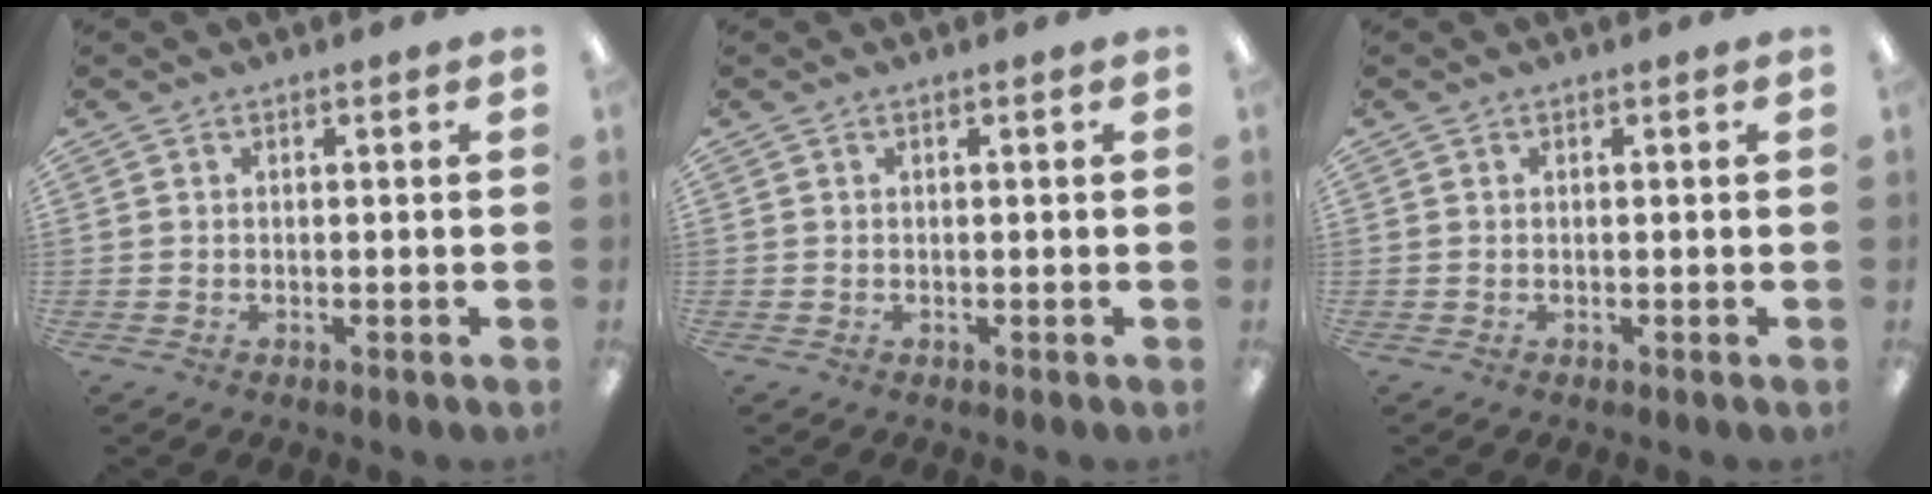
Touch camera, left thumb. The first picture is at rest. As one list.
[{"total": 0.0}, {"total": 0.0}]